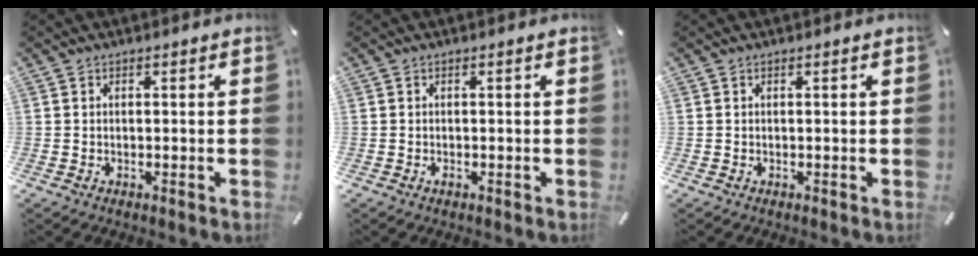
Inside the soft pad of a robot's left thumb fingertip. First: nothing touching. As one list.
[{"total": 0.0}, {"total": 0.0}]